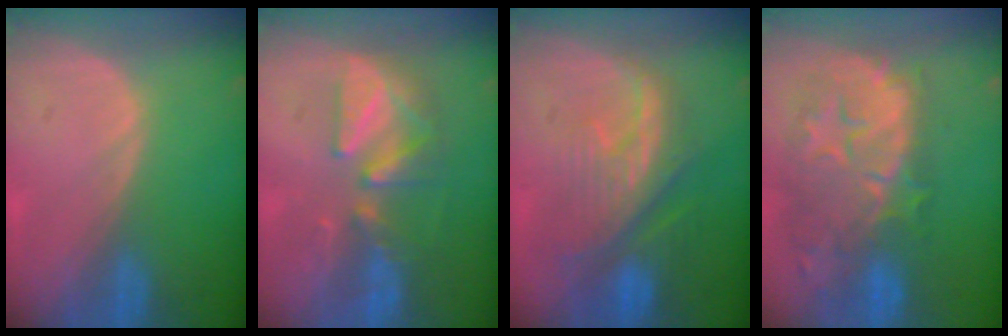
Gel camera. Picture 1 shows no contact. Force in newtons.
{"total": 7.6, "press": 7.5, "slide": 1.5}
{"total": 10.1, "press": 8.9, "slide": 4.7}
{"total": 12.2, "press": 11.0, "slide": 5.2}